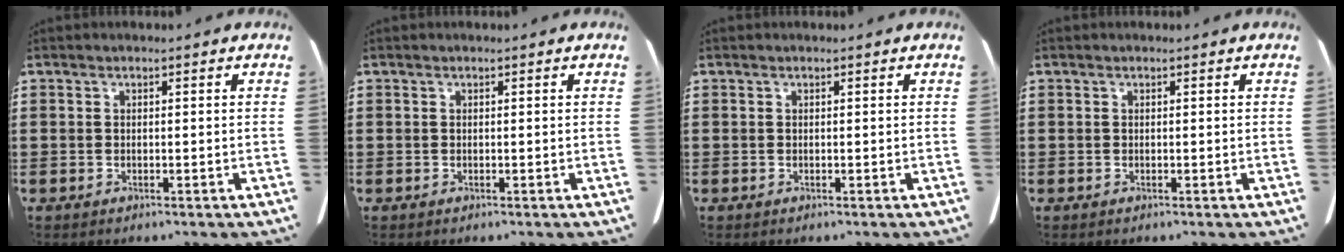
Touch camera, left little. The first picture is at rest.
{"total": 0.0}
{"total": 0.0}
{"total": 0.0}